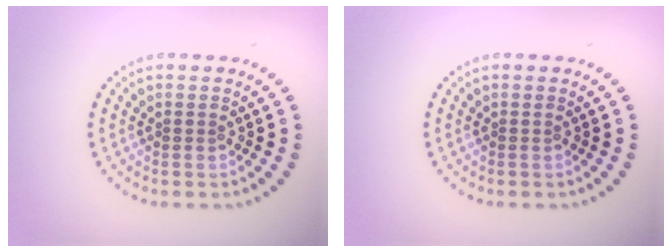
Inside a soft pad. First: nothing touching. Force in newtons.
{"total": 0.0}